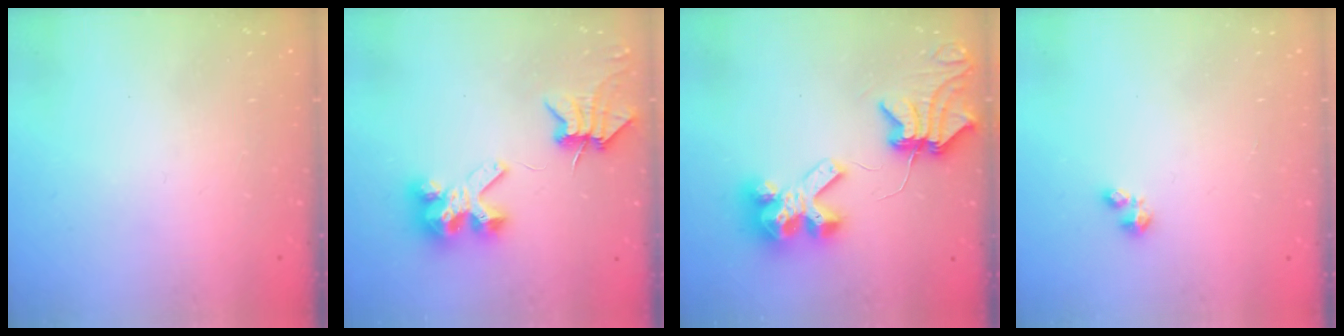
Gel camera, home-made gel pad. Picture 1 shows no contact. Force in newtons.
{"total": 7.0, "press": 7.0, "slide": 0.9}
{"total": 10.0, "press": 9.9, "slide": 1.6}
{"total": 1.1, "press": 1.1, "slide": 0.3}